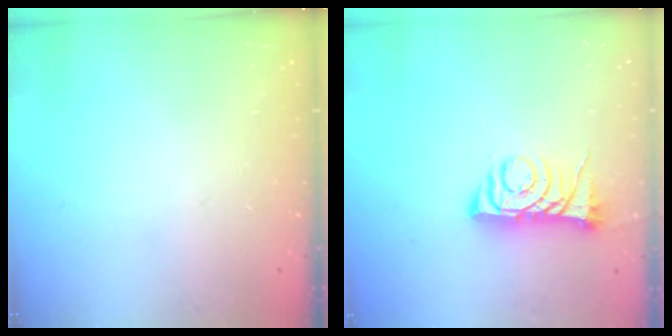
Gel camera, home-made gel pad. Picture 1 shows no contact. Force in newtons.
{"total": 7.1, "press": 7.0, "slide": 0.9}